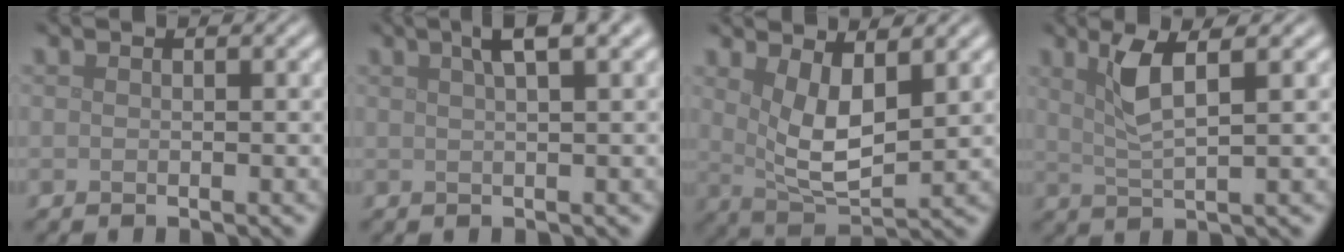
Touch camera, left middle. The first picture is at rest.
{"total": 3.7, "force": [2.0, 0.7, 3.0], "torque": [-0.033, 0.016, 0.030]}
{"total": 4.7, "force": [1.6, 1.7, 4.1], "torque": [-0.082, -0.014, 0.035]}
{"total": 3.5, "force": [1.5, 0.7, 3.1], "torque": [-0.061, 0.002, 0.031]}